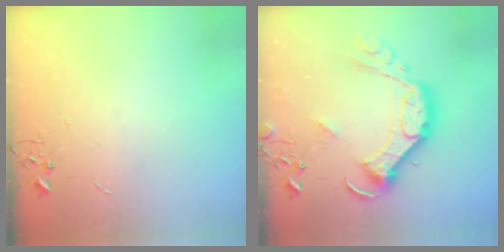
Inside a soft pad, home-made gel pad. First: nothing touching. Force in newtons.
{"total": 18.6, "press": 18.6, "slide": 1.1}